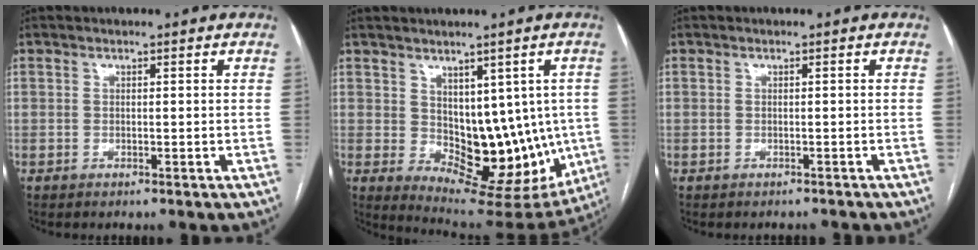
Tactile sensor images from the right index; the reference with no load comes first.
{"total": 13.9, "force": [-0.2, 8.4, 11.0], "torque": [-0.125, -0.001, 0.022]}
{"total": 1.5, "force": [-1.3, 0.7, -0.2], "torque": [0.002, 0.001, -0.017]}